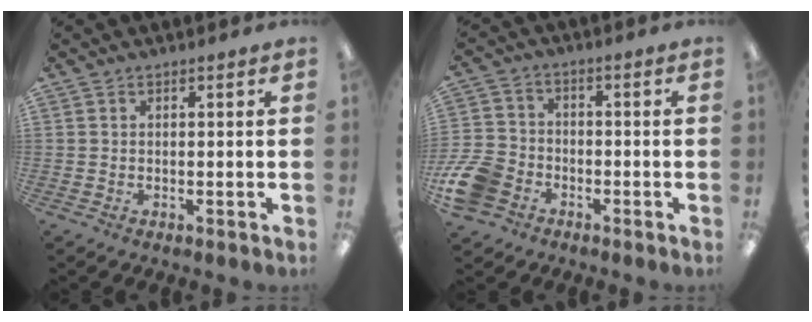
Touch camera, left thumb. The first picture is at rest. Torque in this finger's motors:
{"motor_torque": [-0.45, 1.67, 0.34, -0.27, 0.07]}